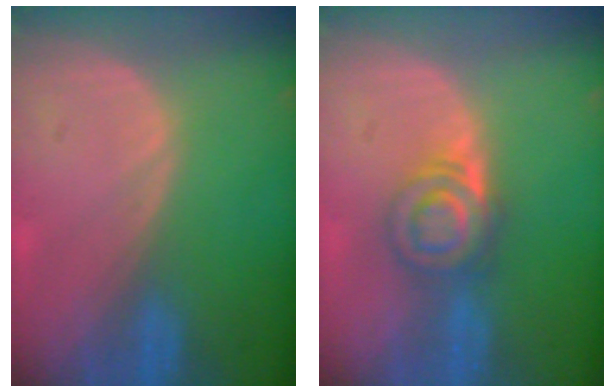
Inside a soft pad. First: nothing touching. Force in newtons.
{"total": 6.2, "press": 5.5, "slide": 2.8}